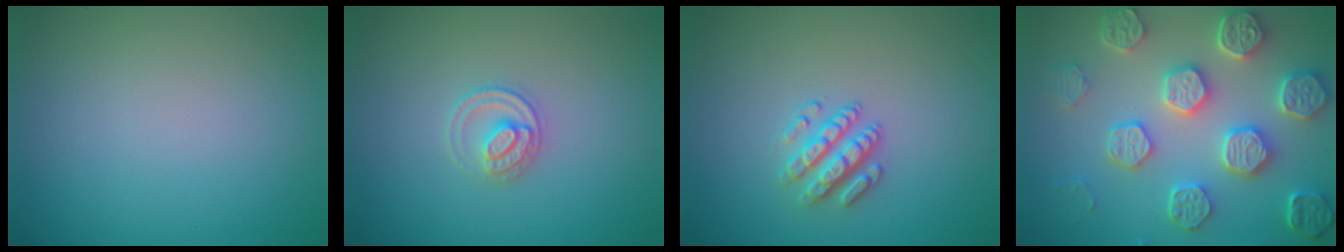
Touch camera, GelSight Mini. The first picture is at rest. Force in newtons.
{"total": 2.2, "press": 2.2, "slide": 0.2}
{"total": 2.7, "press": 2.5, "slide": 1.0}
{"total": 7.1, "press": 6.0, "slide": 3.8}